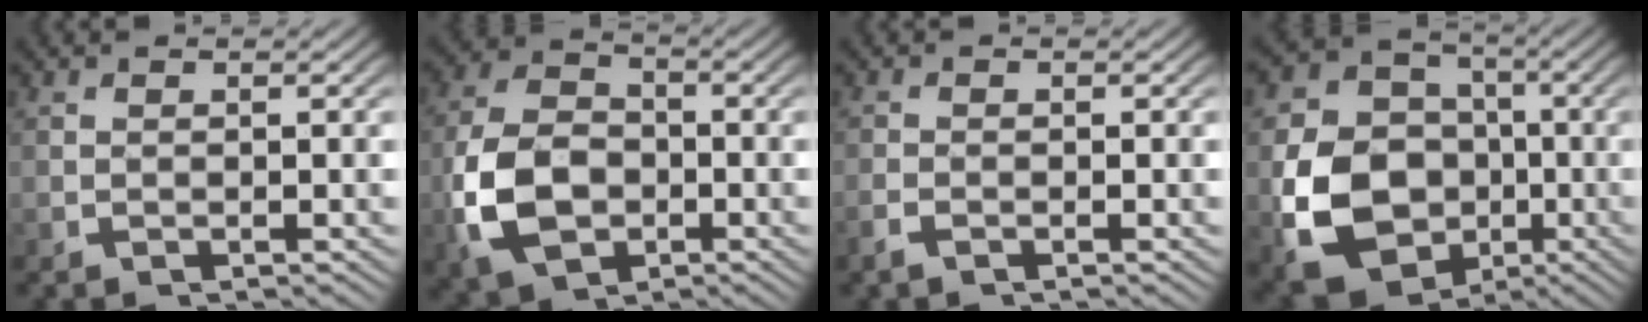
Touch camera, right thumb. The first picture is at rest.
{"total": 9.7, "force": [-1.7, 7.0, 6.4], "torque": [-0.150, -0.031, -0.014]}
{"total": 0.9, "force": [-0.7, 0.3, 0.4], "torque": [-0.014, -0.002, -0.016]}
{"total": 15.1, "force": [-3.8, 12.4, 7.7], "torque": [-0.188, -0.068, -0.046]}